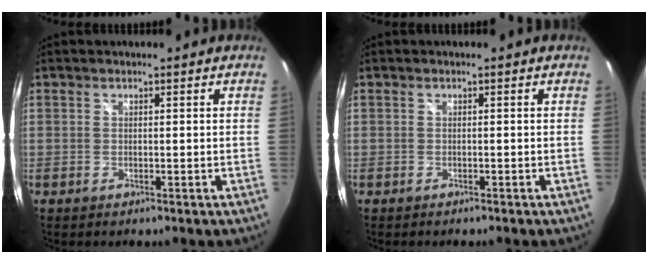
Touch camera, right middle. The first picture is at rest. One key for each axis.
{"total": 0.7, "fx": -0.6, "fy": 0.2, "fz": 0.2, "tx": -0.004, "ty": -0.003, "tz": -0.011}